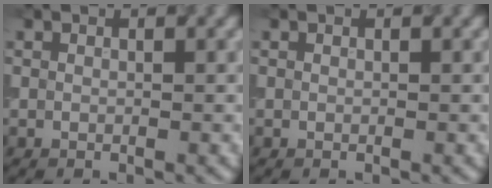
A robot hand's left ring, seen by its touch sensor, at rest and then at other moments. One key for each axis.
{"total": 0.0}